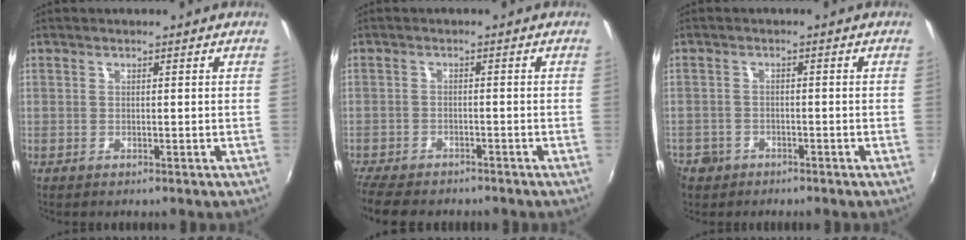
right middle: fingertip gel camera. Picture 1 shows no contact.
{"total": 8.6, "force": [-7.4, 2.8, 3.2], "torque": [-0.089, -0.025, -0.126]}
{"total": 6.0, "force": [-3.2, 4.7, 1.7], "torque": [-0.061, -0.002, -0.054]}